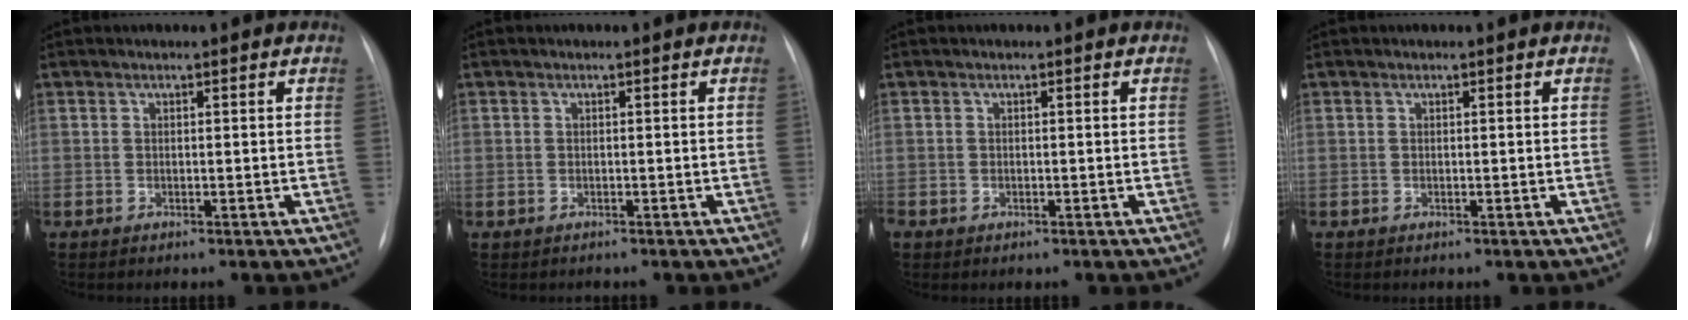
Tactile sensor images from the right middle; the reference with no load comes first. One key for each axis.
{"total": 0.5, "fx": -0.4, "fy": 0.4, "fz": -0.1, "tx": -0.003, "ty": 0.003, "tz": -0.008}
{"total": 0.6, "fx": -0.3, "fy": 0.5, "fz": 0.2, "tx": 0.000, "ty": 0.004, "tz": -0.003}
{"total": 0.0}